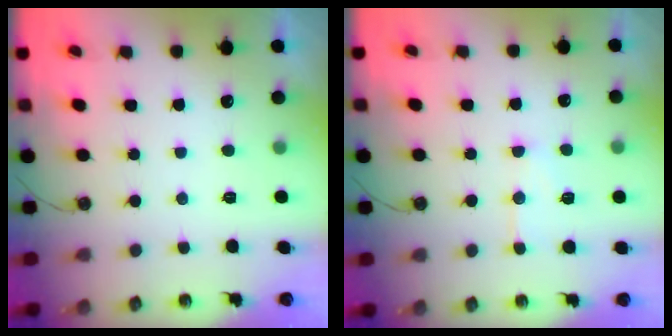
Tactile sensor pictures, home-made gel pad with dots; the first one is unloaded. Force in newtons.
{"total": 8.2, "press": 8.1, "slide": 0.6}